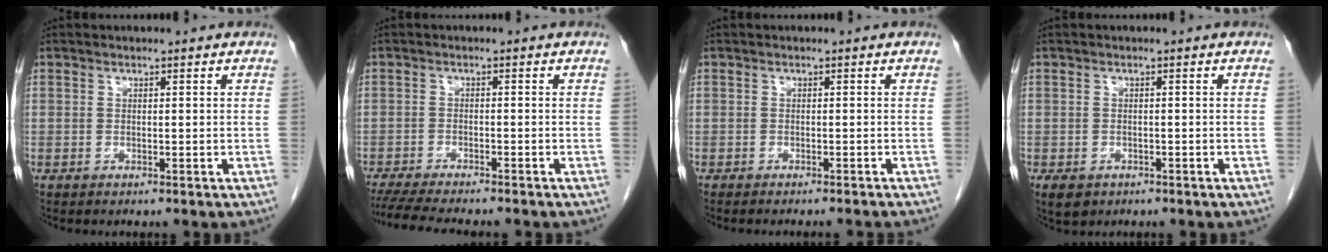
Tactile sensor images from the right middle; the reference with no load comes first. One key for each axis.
{"total": 9.8, "fx": -8.6, "fy": 0.9, "fz": 4.8, "tx": -0.070, "ty": -0.016, "tz": -0.130}
{"total": 5.1, "fx": -4.7, "fy": -0.2, "fz": 2.0, "tx": -0.015, "ty": -0.010, "tz": -0.059}
{"total": 3.4, "fx": -2.1, "fy": 2.3, "fz": 1.3, "tx": -0.019, "ty": -0.002, "tz": -0.026}